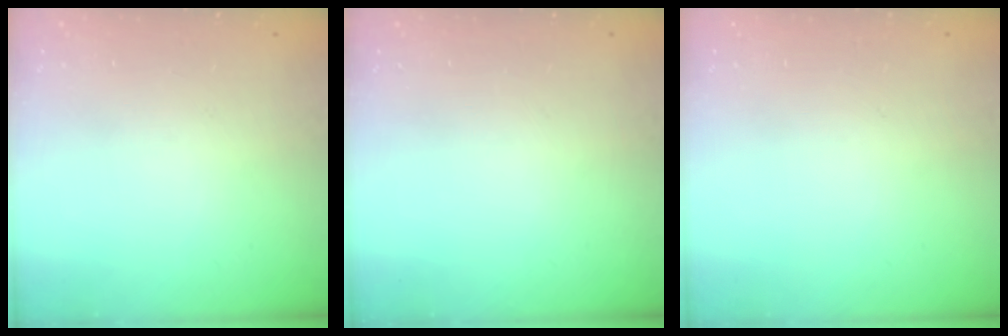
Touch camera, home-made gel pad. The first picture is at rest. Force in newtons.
{"total": 0.0}
{"total": 0.0}